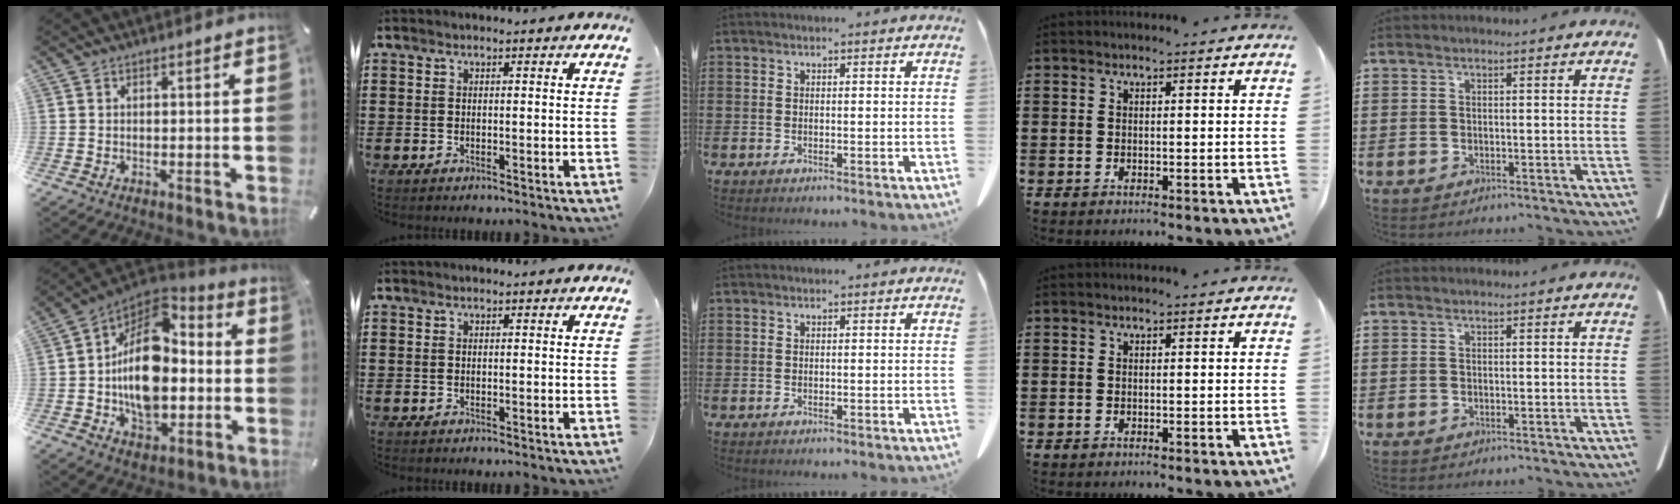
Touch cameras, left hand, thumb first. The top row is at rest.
{"thumb": {"total": 17.9, "force": [-0.5, 13.0, 12.4], "torque": [-0.223, 0.000, -0.007]}}